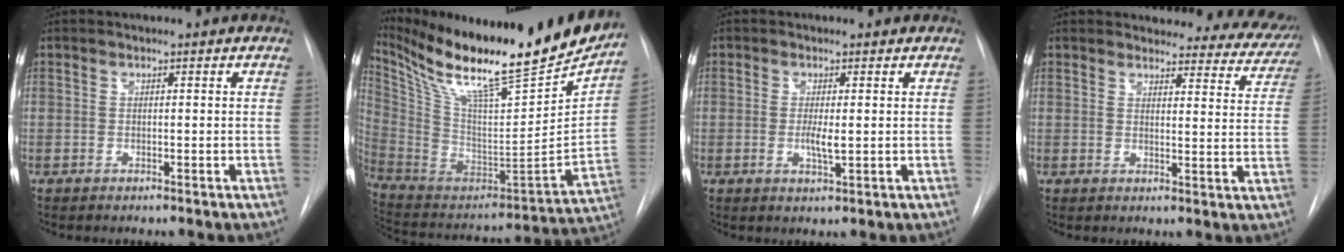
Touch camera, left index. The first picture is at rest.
{"total": 28.3, "force": [24.0, 3.0, 14.7], "torque": [-0.266, -0.069, 0.376]}
{"total": 2.5, "force": [-0.3, 0.4, 2.5], "torque": [-0.047, -0.009, -0.005]}
{"total": 16.4, "force": [15.6, 4.6, 2.4], "torque": [0.012, -0.065, 0.146]}